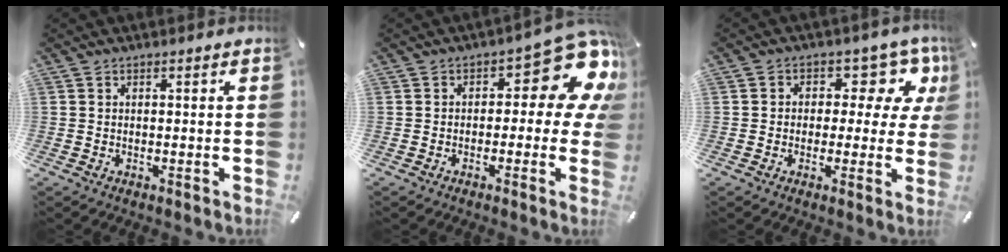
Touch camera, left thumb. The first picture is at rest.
{"total": 13.1, "force": [5.8, 6.1, 10.1], "torque": [-0.123, -0.048, 0.096]}
{"total": 9.3, "force": [3.1, 6.2, 6.1], "torque": [-0.069, -0.021, 0.052]}